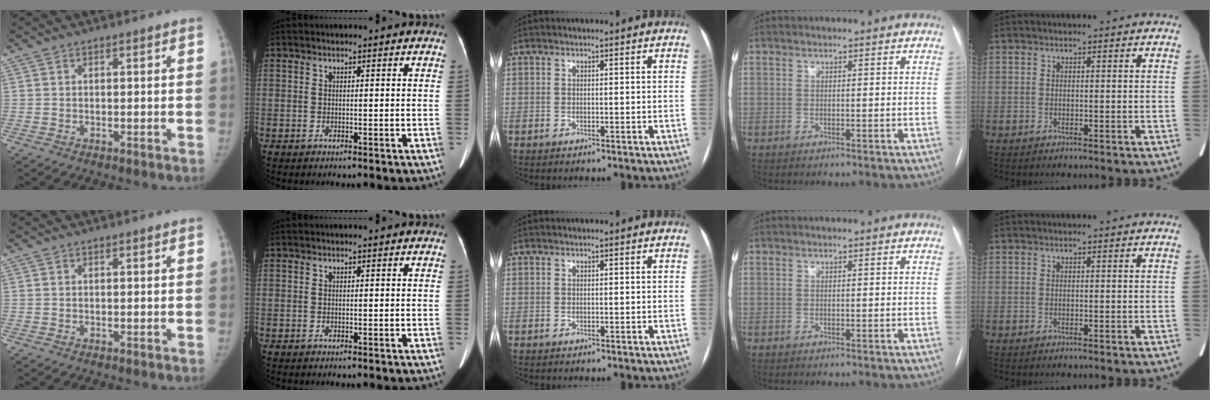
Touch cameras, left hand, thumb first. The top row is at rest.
{}